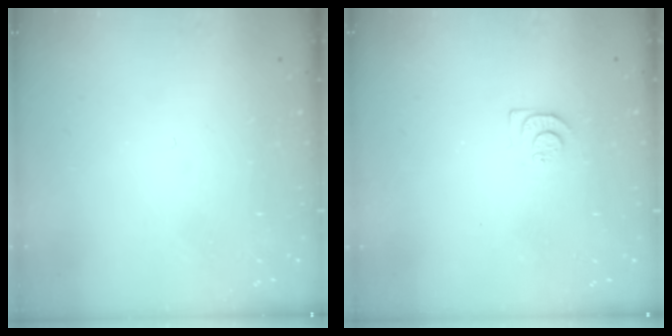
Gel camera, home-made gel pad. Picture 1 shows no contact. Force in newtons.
{"total": 7.4, "press": 7.4, "slide": 0.5}